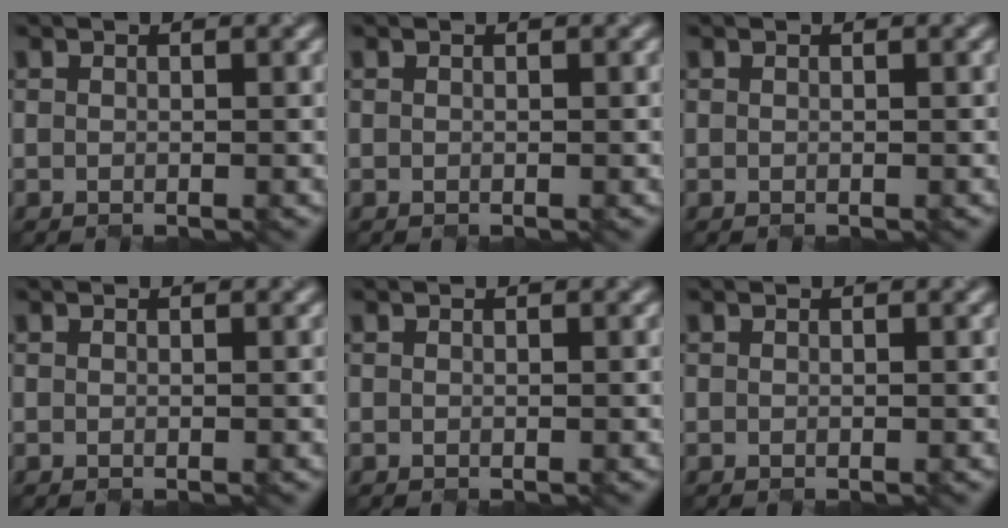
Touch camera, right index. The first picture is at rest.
{"total": 0.0}
{"total": 0.0}
{"total": 0.0}
{"total": 0.0}
{"total": 0.0}